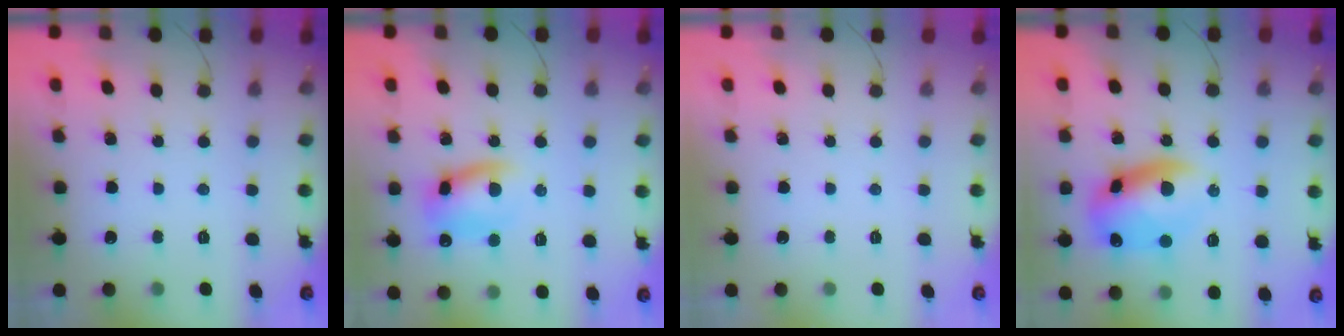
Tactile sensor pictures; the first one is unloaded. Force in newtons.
{"total": 11.2, "press": 11.1, "slide": 1.8}
{"total": 0.0}
{"total": 13.7, "press": 13.5, "slide": 2.1}